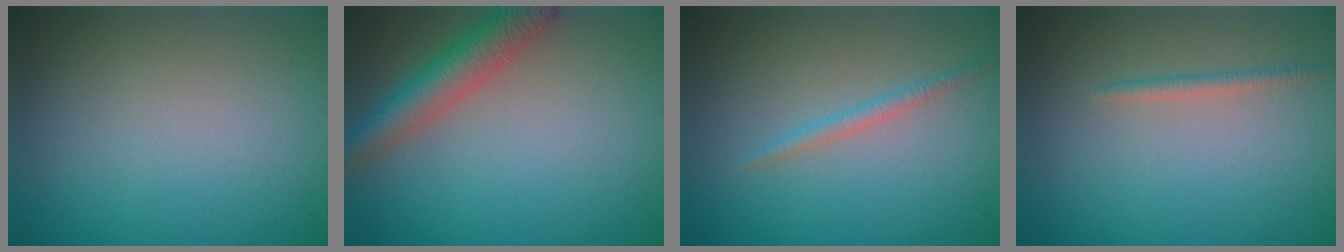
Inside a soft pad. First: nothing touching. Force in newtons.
{"total": 4.5, "press": 4.5, "slide": 0.2}
{"total": 1.1, "press": 1.1, "slide": 0.0}
{"total": 1.0, "press": 1.0, "slide": 0.0}